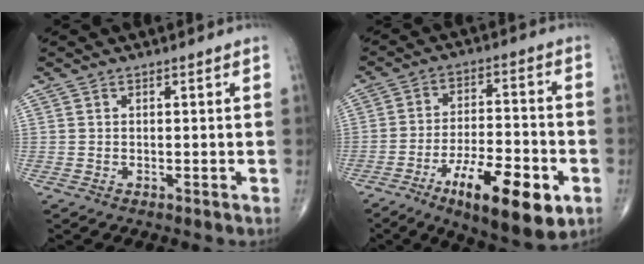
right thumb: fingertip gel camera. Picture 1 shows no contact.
{"total": 17.3, "force": [-7.8, 5.7, 14.4], "torque": [-0.219, 0.024, -0.118]}